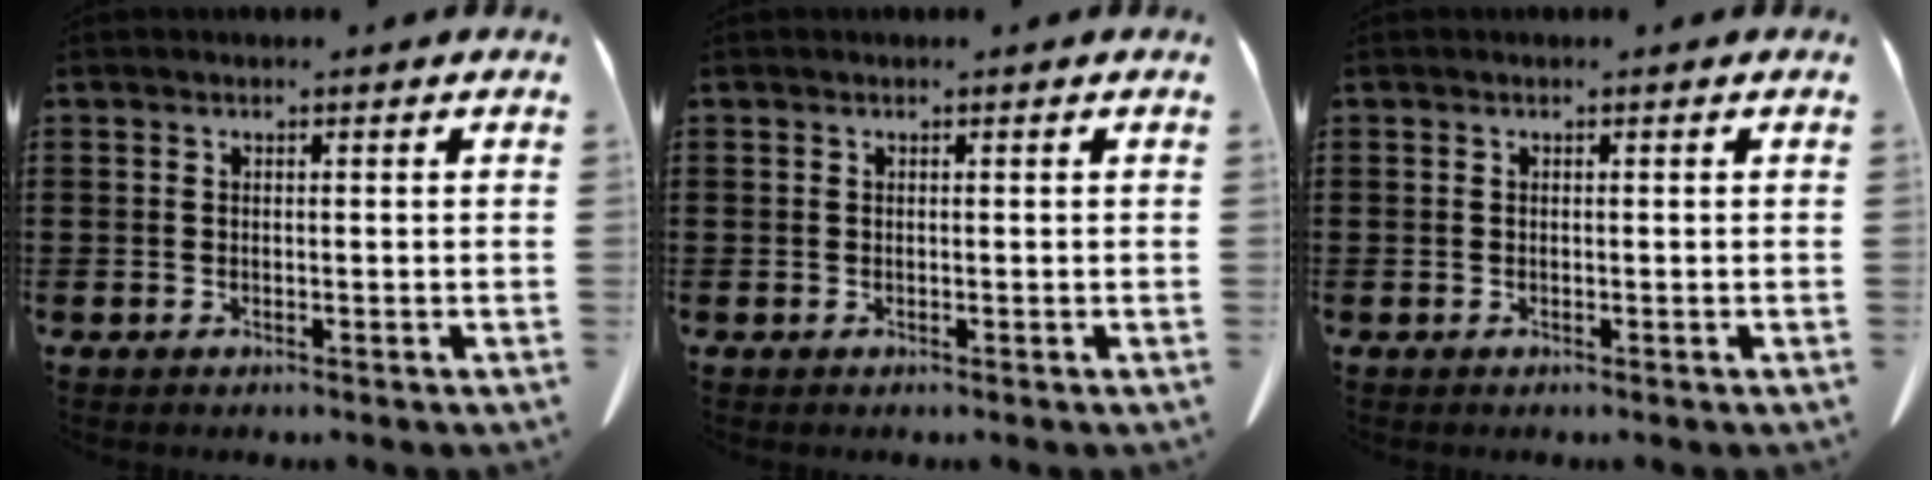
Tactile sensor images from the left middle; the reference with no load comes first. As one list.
[{"total": 0.0}, {"total": 0.0}]